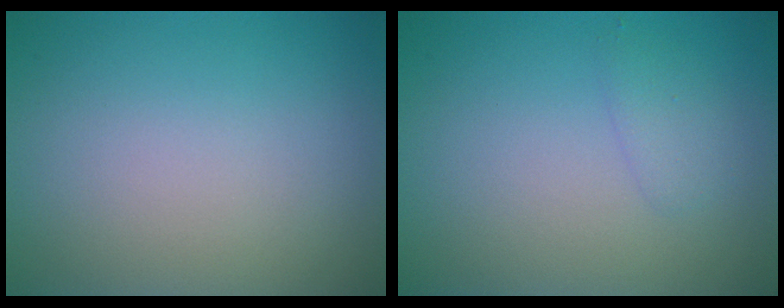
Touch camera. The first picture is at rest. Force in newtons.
{"total": 1.2, "press": 1.2, "slide": 0.1}